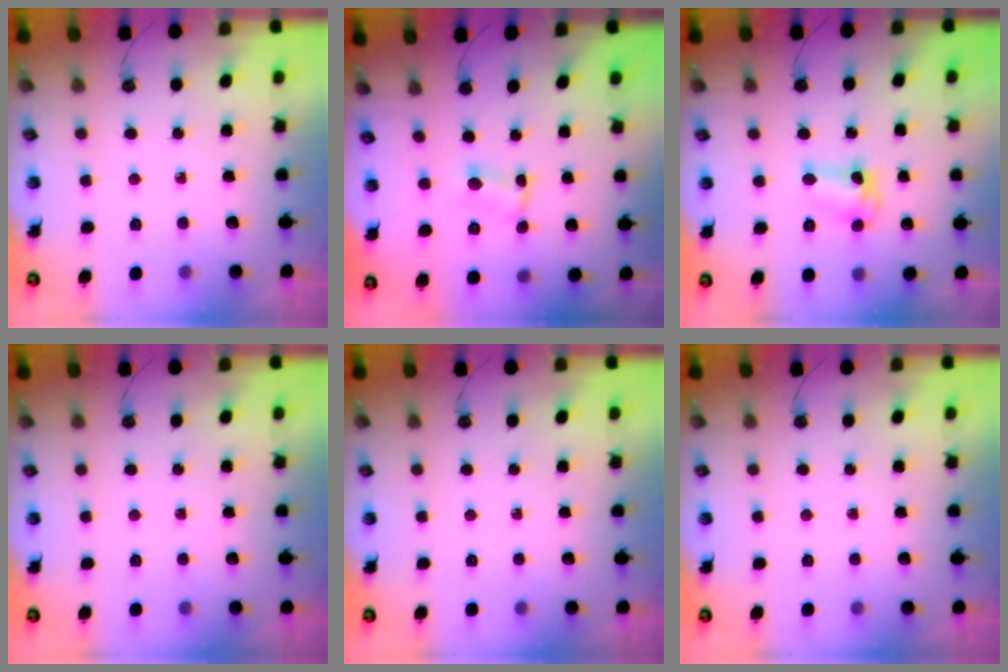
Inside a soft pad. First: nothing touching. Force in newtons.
{"total": 1.2, "press": 1.2, "slide": 0.2}
{"total": 8.2, "press": 8.2, "slide": 0.7}
{"total": 0.0}
{"total": 0.0}
{"total": 0.0}